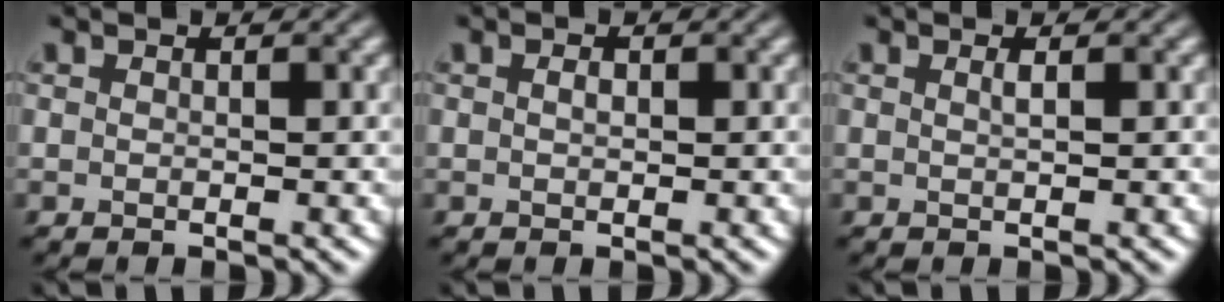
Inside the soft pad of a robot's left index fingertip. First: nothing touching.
{"total": 0.7, "force": [0.1, 0.4, 0.5], "torque": [-0.011, 0.001, 0.001]}
{"total": 0.8, "force": [0.3, 0.3, 0.7], "torque": [-0.009, 0.004, 0.003]}